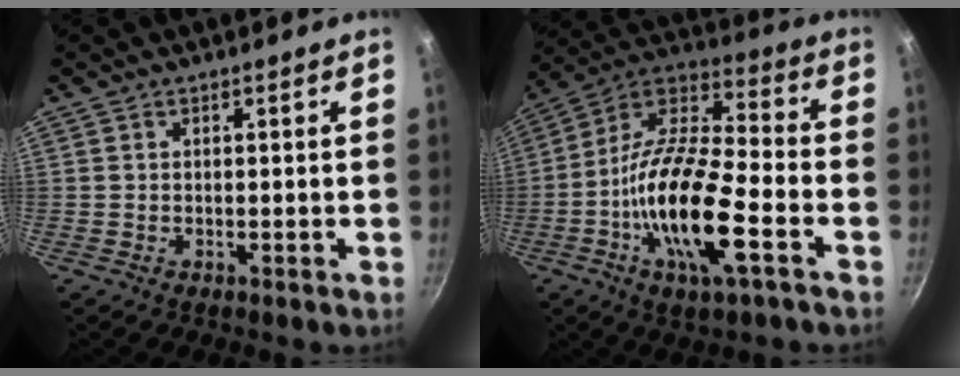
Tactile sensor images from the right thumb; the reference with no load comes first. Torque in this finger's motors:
{"motor_torque": [-0.11, 1.35, 1.79, -0.99, 0.23]}